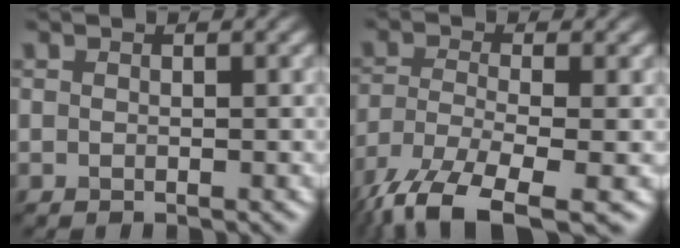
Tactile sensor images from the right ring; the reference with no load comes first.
{"total": 10.4, "force": [-8.1, 2.7, 6.0], "torque": [-0.171, -0.023, -0.112]}